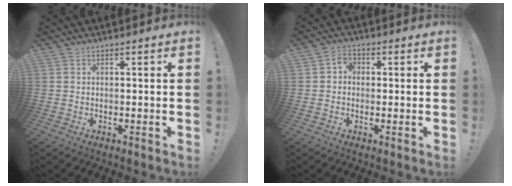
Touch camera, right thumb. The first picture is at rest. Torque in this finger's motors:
{"motor_torque": [0.07, 0.10, 0.33, -0.19, 0.03]}